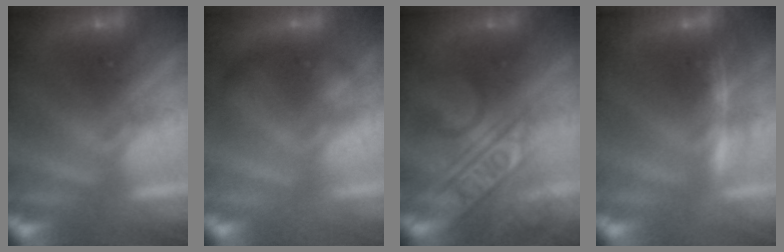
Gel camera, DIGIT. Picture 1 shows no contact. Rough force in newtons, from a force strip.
{"total": 2.1}
{"total": 2.4}
{"total": 1.4}